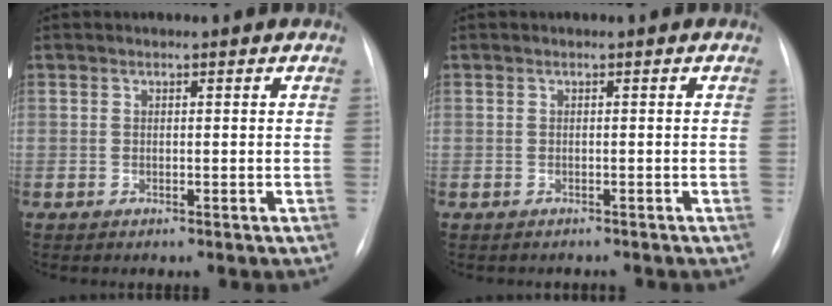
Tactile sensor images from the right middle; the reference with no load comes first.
{"total": 2.0, "force": [-1.9, 0.6, 0.5], "torque": [-0.010, -0.005, -0.020]}